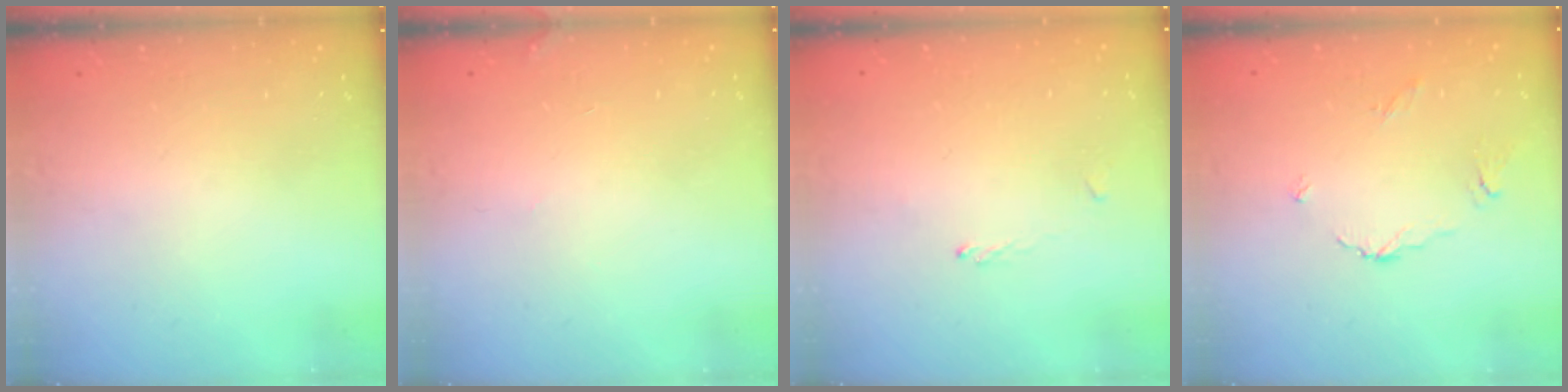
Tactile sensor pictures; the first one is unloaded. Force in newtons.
{"total": 1.9, "press": 1.9, "slide": 0.2}
{"total": 1.1, "press": 1.0, "slide": 0.5}
{"total": 4.4, "press": 4.3, "slide": 0.4}